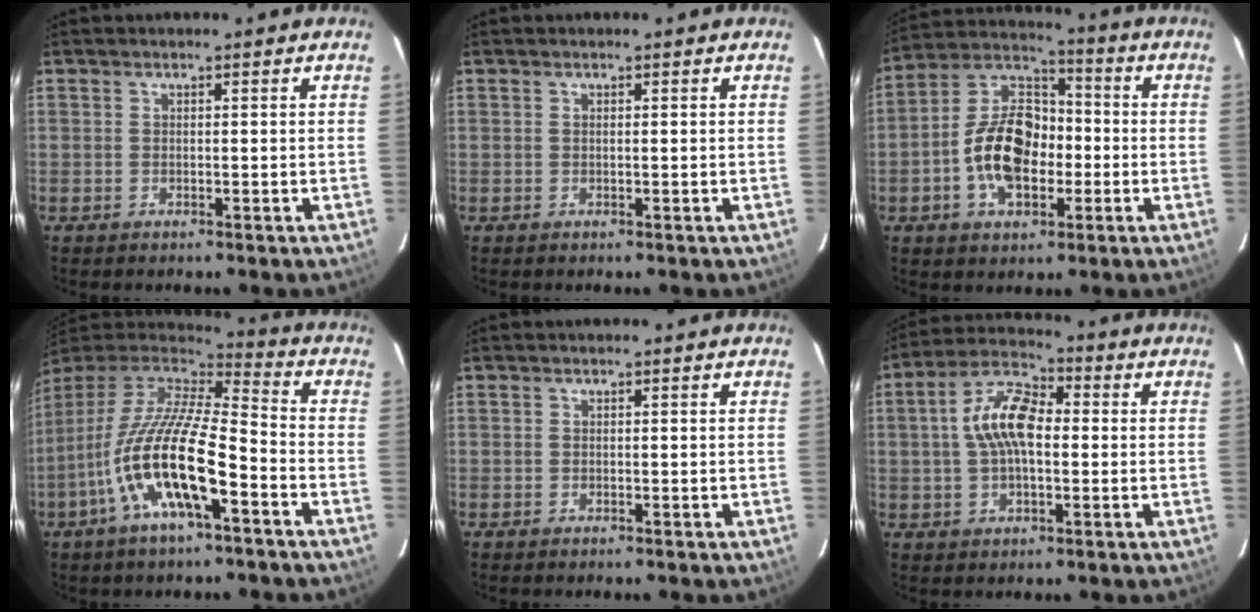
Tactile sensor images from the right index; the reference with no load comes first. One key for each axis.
{"total": 0.0}
{"total": 14.1, "fx": -3.6, "fy": 8.6, "fz": 10.6, "tx": -0.208, "ty": 0.021, "tz": -0.062}
{"total": 19.1, "fx": -7.7, "fy": 5.1, "fz": 16.8, "tx": -0.313, "ty": -0.028, "tz": -0.151}
{"total": 0.0}
{"total": 10.8, "fx": 0.6, "fy": 5.6, "fz": 9.2, "tx": -0.182, "ty": 0.024, "tz": 0.008}